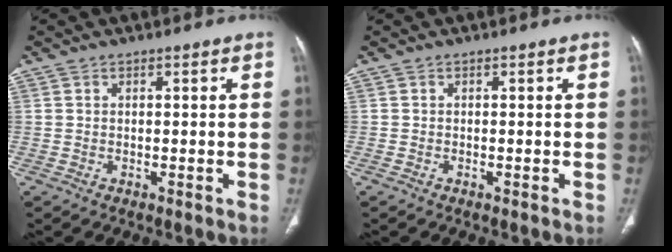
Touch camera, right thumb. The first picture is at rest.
{"total": 0.0}